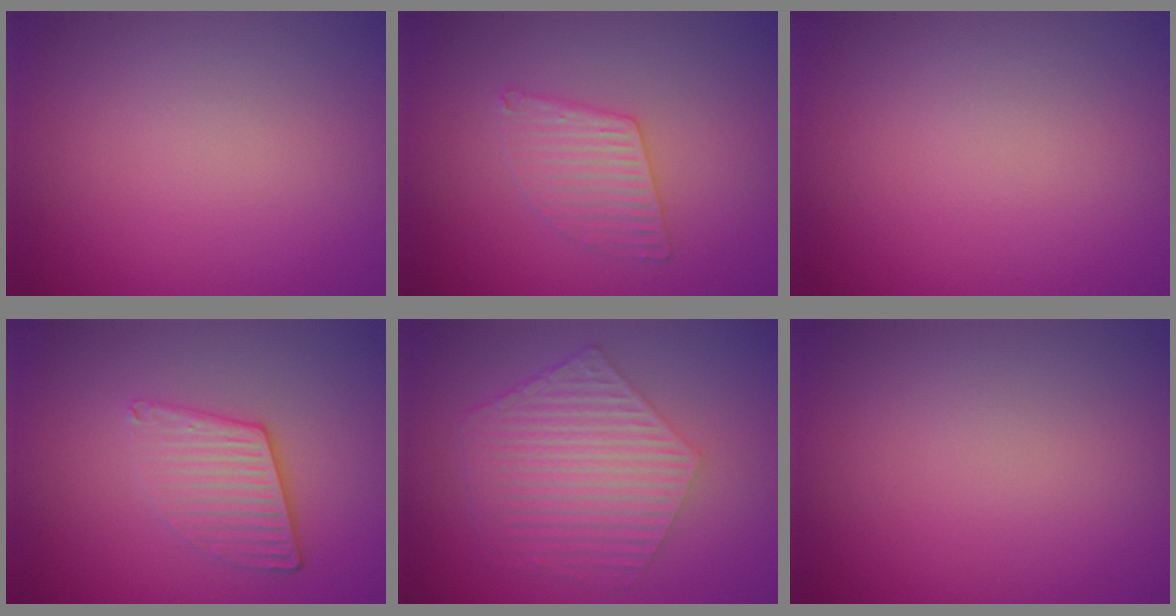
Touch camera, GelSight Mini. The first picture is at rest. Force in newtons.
{"total": 2.8, "press": 2.8, "slide": 0.3}
{"total": 0.0}
{"total": 4.2, "press": 2.7, "slide": 3.2}
{"total": 6.0, "press": 4.3, "slide": 4.2}
{"total": 0.0}